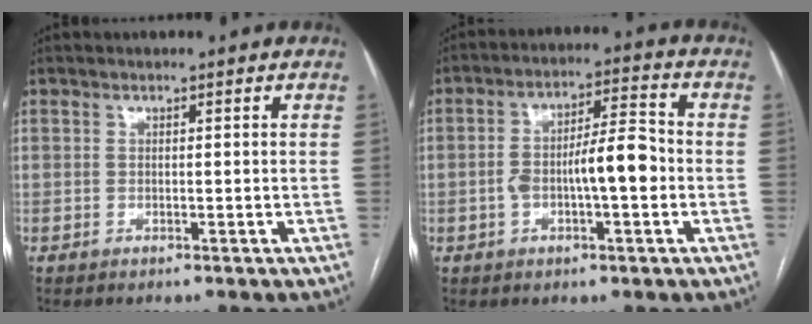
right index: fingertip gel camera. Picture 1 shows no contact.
{"total": 8.9, "force": [-1.5, 2.1, 8.5], "torque": [-0.155, 0.020, -0.025]}